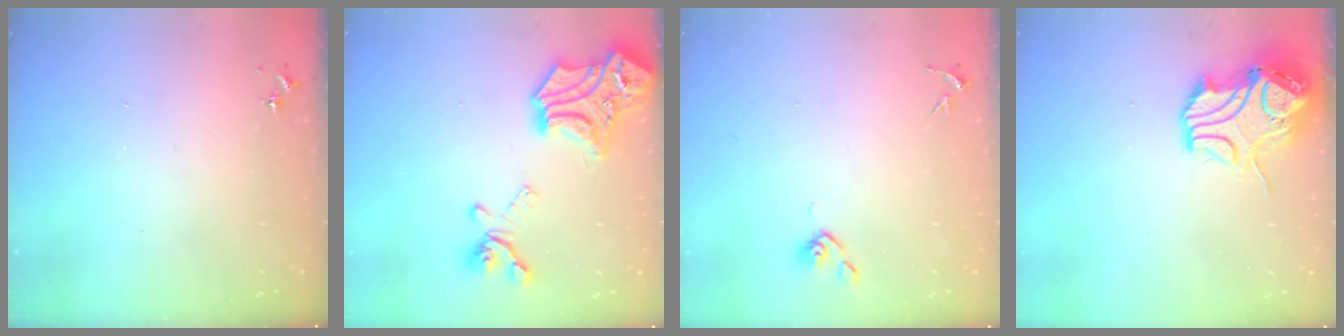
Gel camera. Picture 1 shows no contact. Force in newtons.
{"total": 24.0, "press": 24.0, "slide": 1.3}
{"total": 4.3, "press": 4.2, "slide": 0.9}
{"total": 12.4, "press": 12.2, "slide": 1.9}